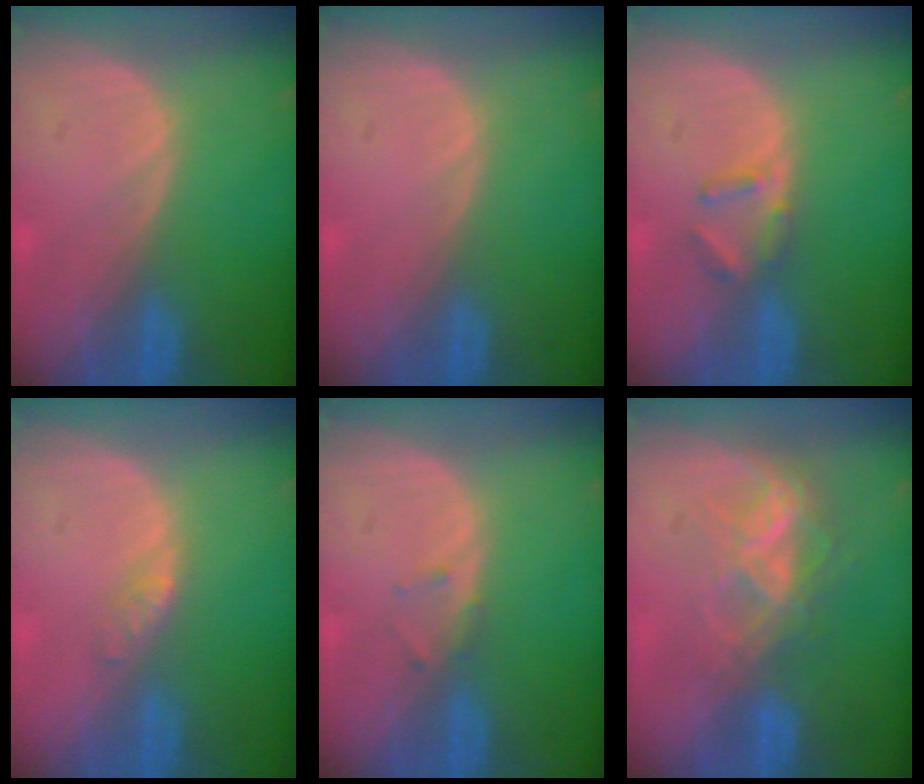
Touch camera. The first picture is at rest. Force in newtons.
{"total": 0.0}
{"total": 2.8, "press": 2.7, "slide": 0.4}
{"total": 1.7, "press": 1.7, "slide": 0.2}
{"total": 1.1, "press": 1.0, "slide": 0.2}
{"total": 7.3, "press": 6.2, "slide": 3.9}